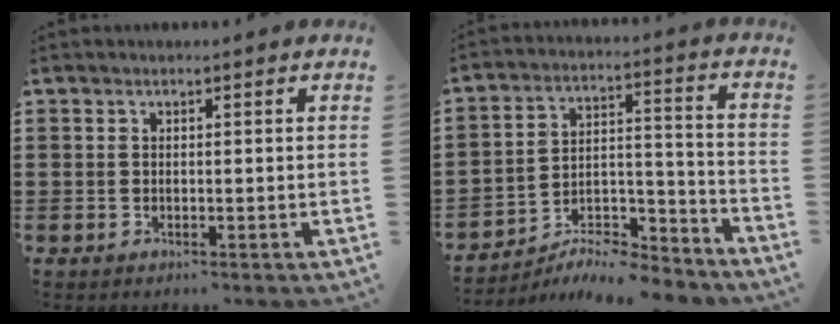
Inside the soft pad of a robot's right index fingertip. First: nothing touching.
{"total": 7.9, "force": [-7.4, 1.7, 2.2], "torque": [-0.022, 0.022, -0.141]}